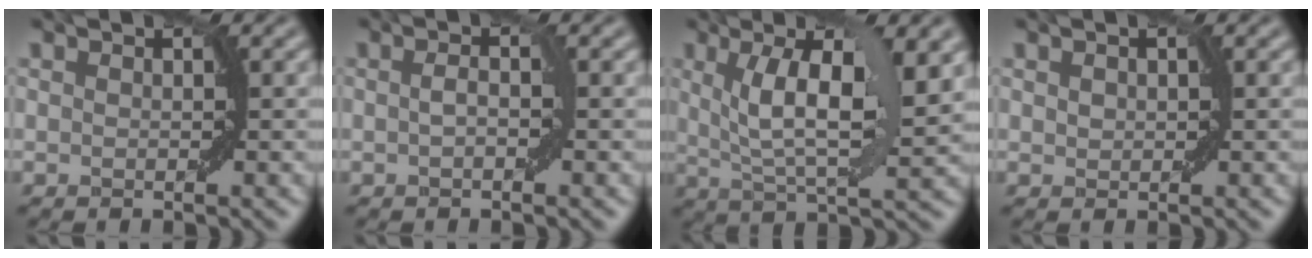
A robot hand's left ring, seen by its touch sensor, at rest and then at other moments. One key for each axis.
{"total": 1.1, "fx": 0.0, "fy": 0.3, "fz": 1.1, "tx": -0.023, "ty": 0.005, "tz": -0.002}
{"total": 8.2, "fx": 2.5, "fy": 2.3, "fz": 7.4, "tx": -0.125, "ty": 0.000, "tz": 0.045}
{"total": 0.9, "fx": 0.3, "fy": 0.6, "fz": 0.6, "tx": -0.010, "ty": 0.004, "tz": 0.007}